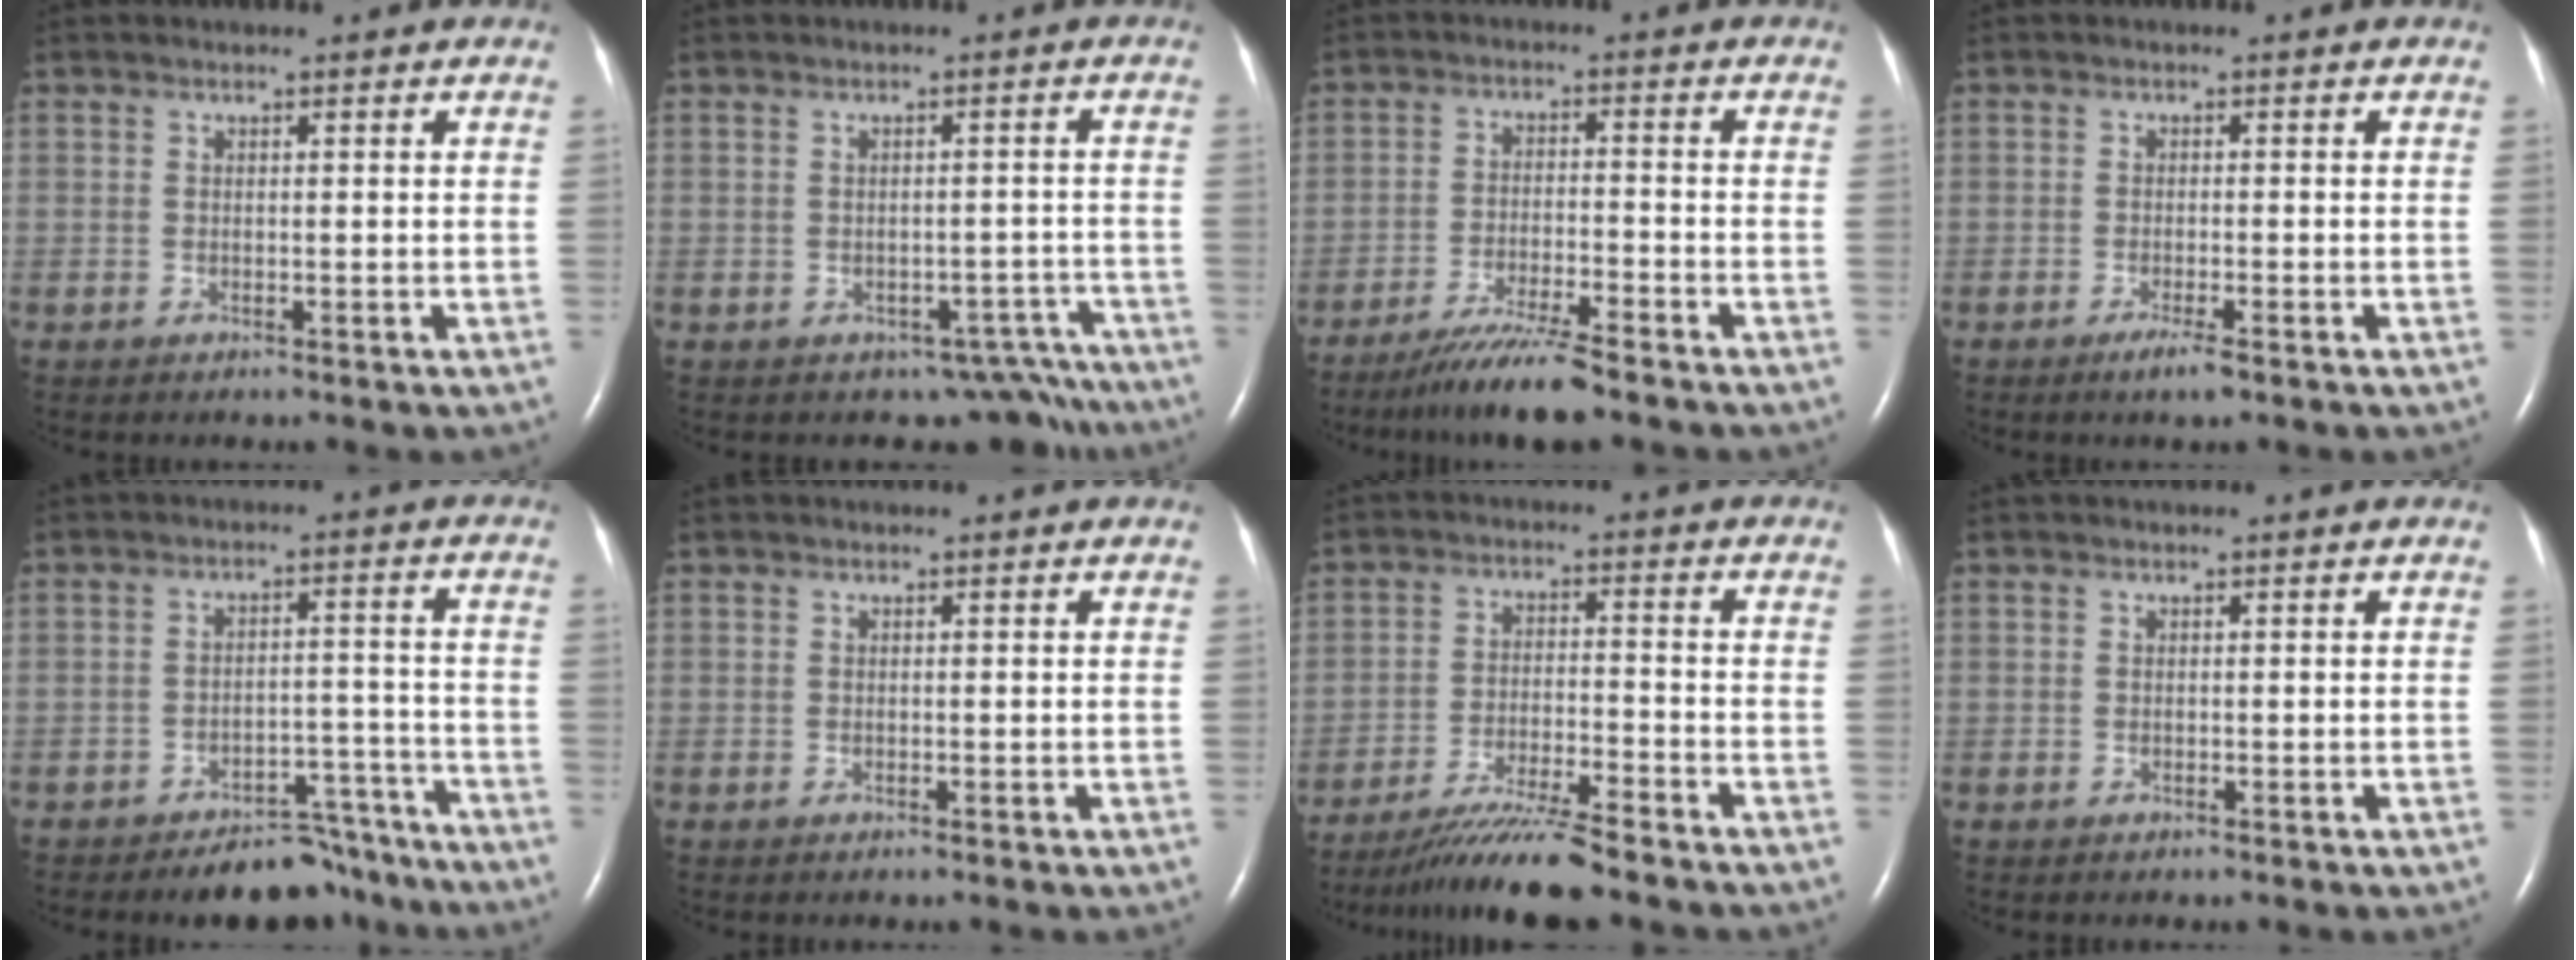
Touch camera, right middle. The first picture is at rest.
{"total": 7.2, "force": [-5.9, 4.1, 0.5], "torque": [0.022, 0.028, -0.063]}
{"total": 7.3, "force": [-6.0, -0.3, 4.2], "torque": [-0.080, -0.025, -0.108]}
{"total": 2.4, "force": [-1.6, 0.1, 1.8], "torque": [-0.039, -0.006, -0.028]}
{"total": 8.5, "force": [-7.6, 3.2, 2.0], "torque": [-0.005, 0.026, -0.112]}
{"total": 0.0}
{"total": 9.4, "force": [-8.1, -0.8, 4.6], "torque": [-0.081, -0.027, -0.143]}
{"total": 0.0}